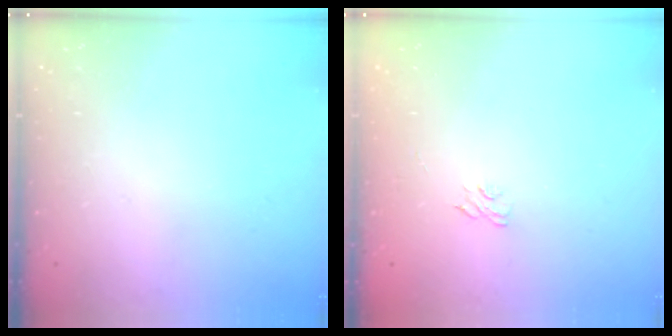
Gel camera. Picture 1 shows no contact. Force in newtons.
{"total": 4.2, "press": 4.0, "slide": 1.1}